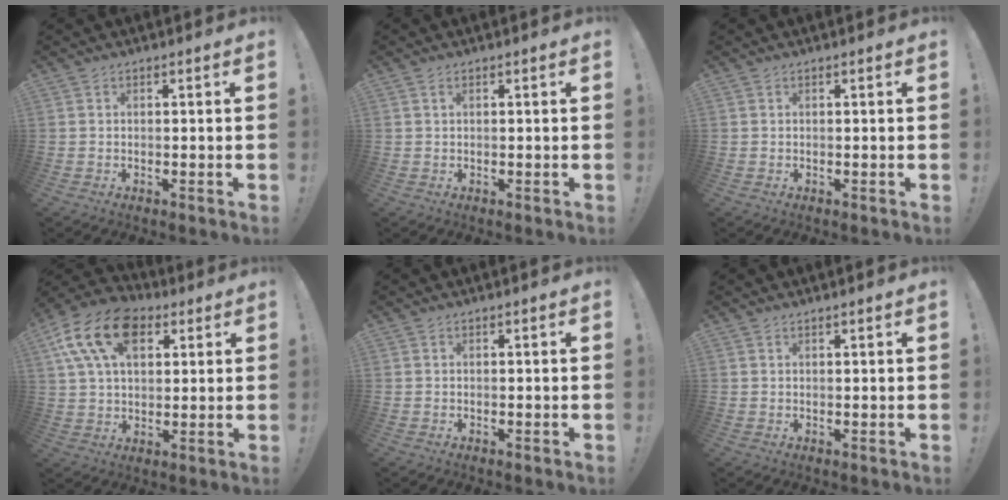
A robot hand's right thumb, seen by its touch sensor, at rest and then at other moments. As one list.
[{"total": 0.6, "force": [0.3, 0.3, 0.5], "torque": [-0.011, 0.003, 0.006]}, {"total": 0.0}, {"total": 17.6, "force": [7.4, 11.4, 11.3], "torque": [-0.191, -0.018, 0.136]}, {"total": 0.0}, {"total": 0.8, "force": [0.7, -0.1, 0.4], "torque": [-0.001, -0.002, 0.011]}]